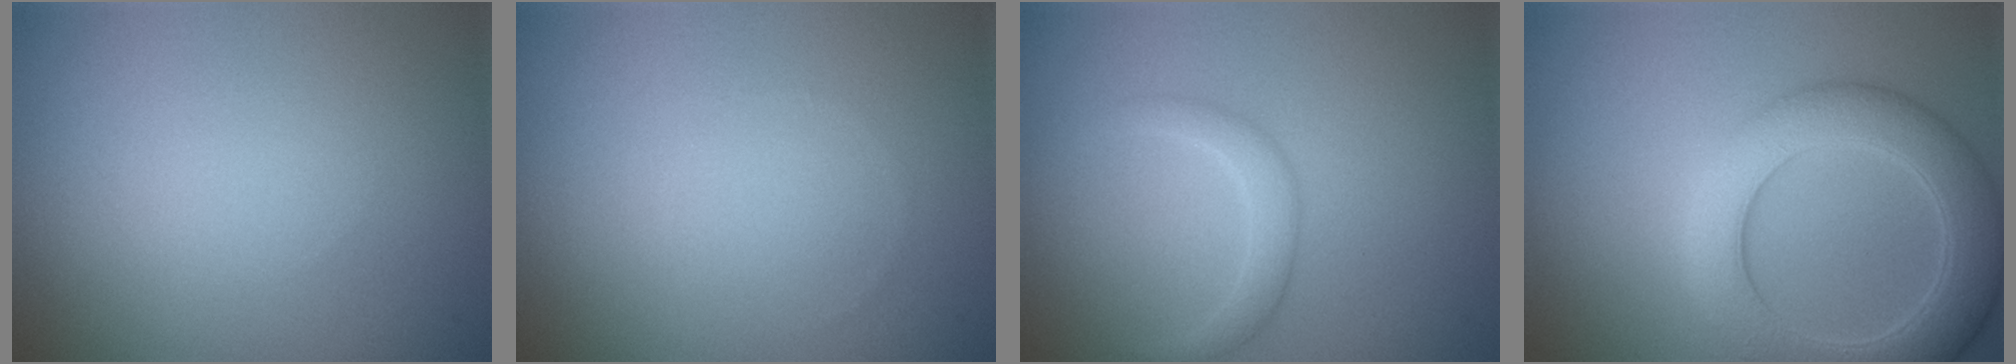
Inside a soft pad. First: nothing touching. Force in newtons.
{"total": 0.0}
{"total": 1.7, "press": 1.7, "slide": 0.0}
{"total": 6.7, "press": 6.7, "slide": 0.2}